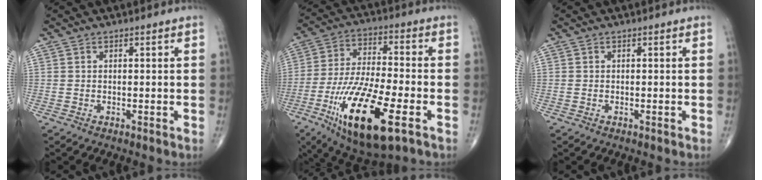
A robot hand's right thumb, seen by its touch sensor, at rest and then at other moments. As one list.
[{"total": 21.1, "force": [-8.6, 6.7, 18.0], "torque": [-0.365, 0.006, -0.146]}, {"total": 0.0}]